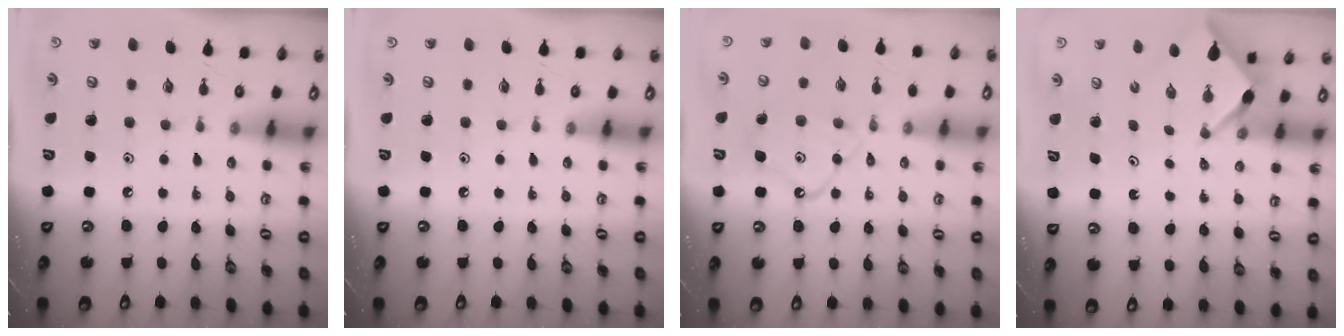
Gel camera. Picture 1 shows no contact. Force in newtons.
{"total": 0.0}
{"total": 12.0, "press": 11.9, "slide": 1.2}
{"total": 2.6, "press": 2.6, "slide": 0.3}